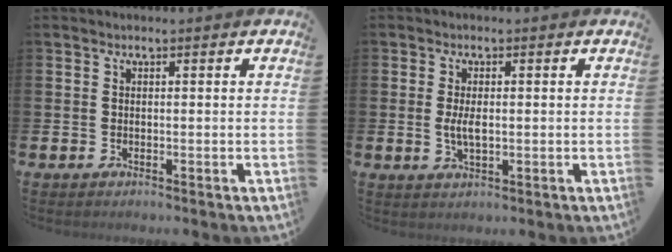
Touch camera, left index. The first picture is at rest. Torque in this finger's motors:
{"motor_torque": [0.79, 0.14, 0.09, 0.13]}